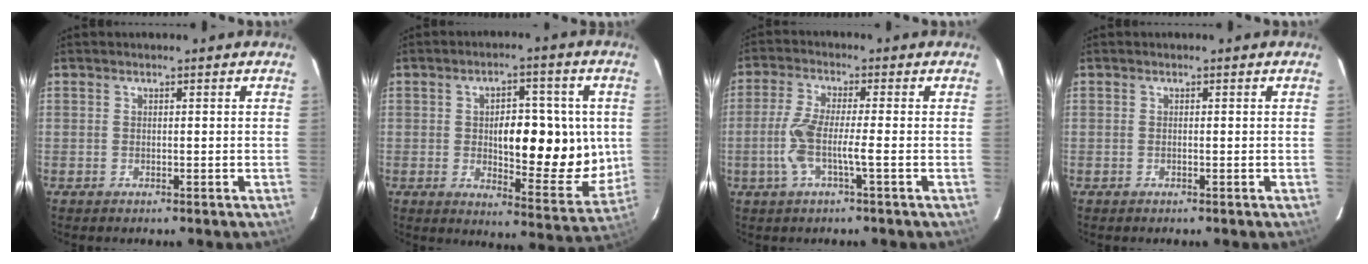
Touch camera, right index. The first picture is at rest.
{"total": 15.0, "force": [0.5, 5.9, 13.8], "torque": [-0.177, 0.002, 0.019]}
{"total": 6.1, "force": [-1.5, 0.2, 5.9], "torque": [-0.129, 0.003, -0.033]}
{"total": 0.0}